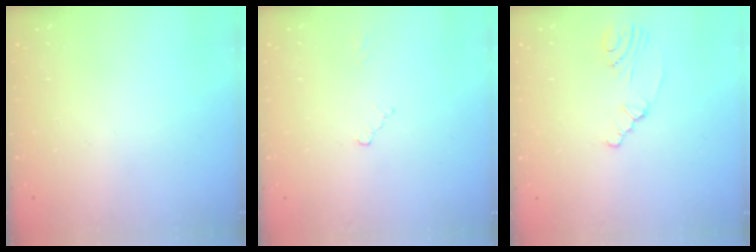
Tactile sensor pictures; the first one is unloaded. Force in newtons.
{"total": 2.6, "press": 2.6, "slide": 0.3}
{"total": 2.4, "press": 2.4, "slide": 0.4}